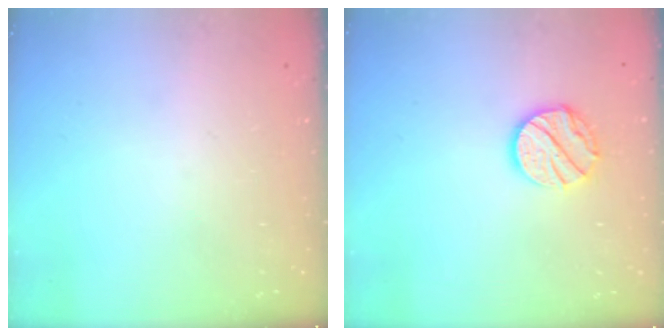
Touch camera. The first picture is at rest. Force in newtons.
{"total": 10.6, "press": 10.6, "slide": 0.8}